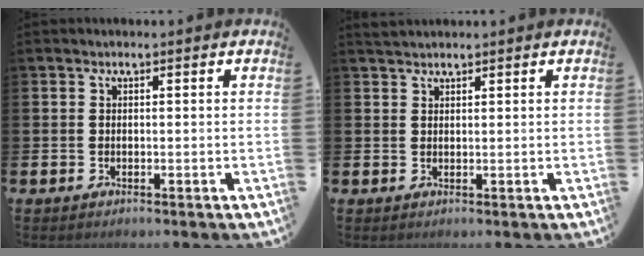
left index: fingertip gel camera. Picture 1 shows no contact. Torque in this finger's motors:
{"motor_torque": [0.10, 0.03, -0.02, 0.01]}